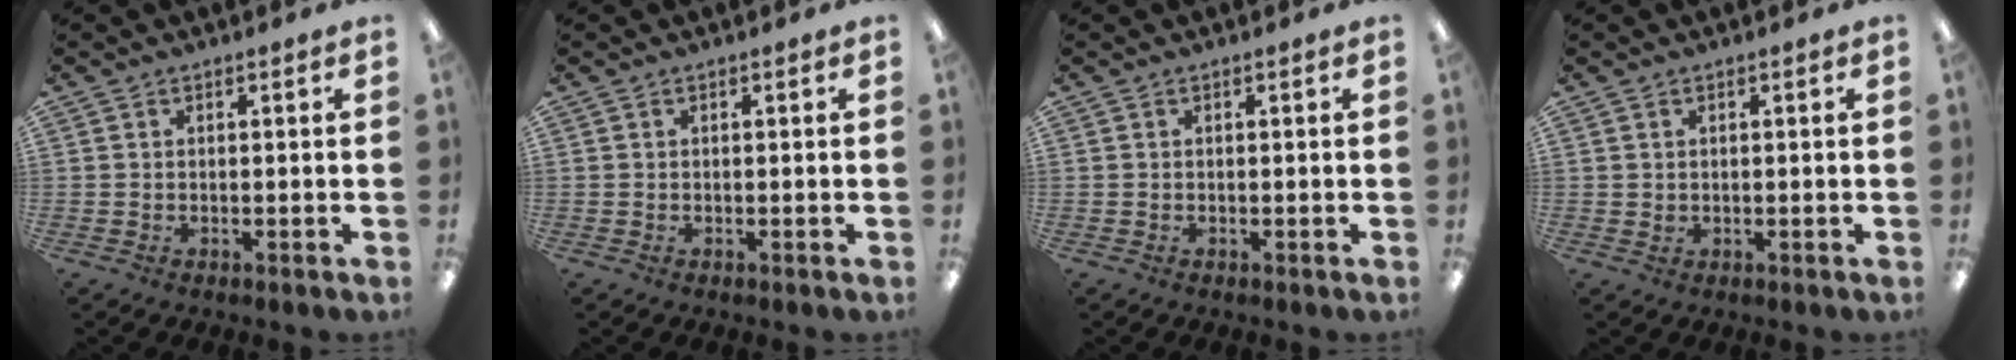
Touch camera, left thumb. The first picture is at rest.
{"total": 0.0}
{"total": 0.0}
{"total": 0.9, "force": [0.4, 0.8, 0.2], "torque": [-0.004, 0.003, 0.008]}